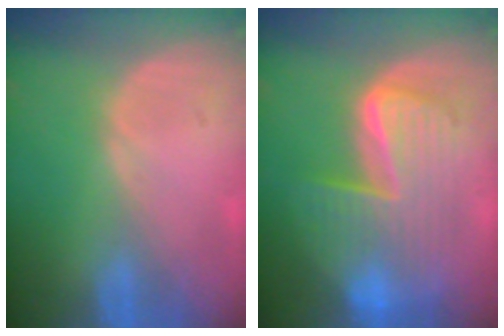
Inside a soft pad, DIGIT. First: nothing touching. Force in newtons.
{"total": 9.9, "press": 9.9, "slide": 1.0}